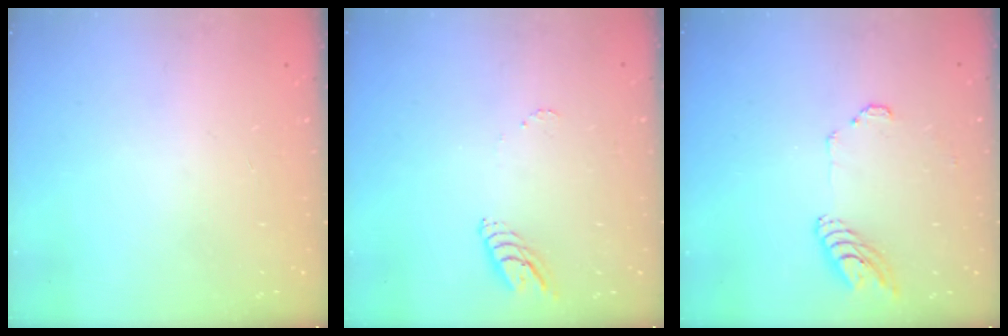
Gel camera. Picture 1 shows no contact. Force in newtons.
{"total": 5.6, "press": 5.6, "slide": 0.3}
{"total": 8.8, "press": 8.8, "slide": 0.9}